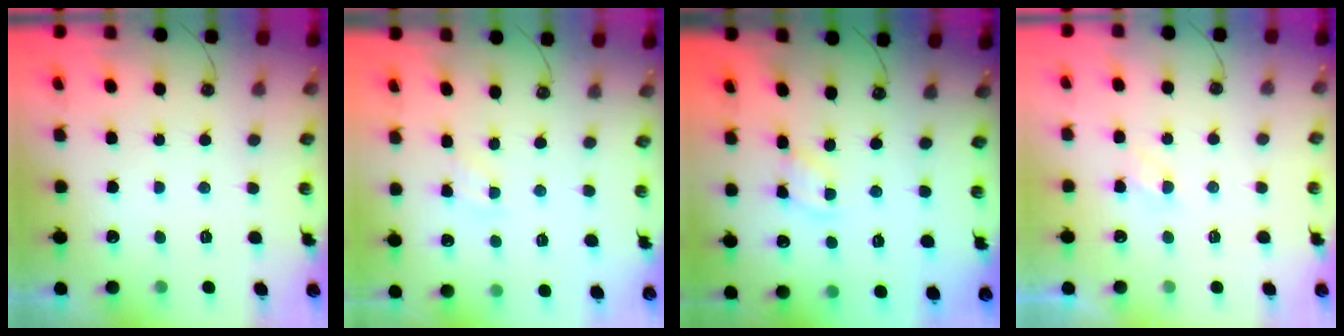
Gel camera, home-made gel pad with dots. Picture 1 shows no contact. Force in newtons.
{"total": 2.9, "press": 2.9, "slide": 0.4}
{"total": 2.1, "press": 2.1, "slide": 0.3}
{"total": 2.9, "press": 2.9, "slide": 0.4}